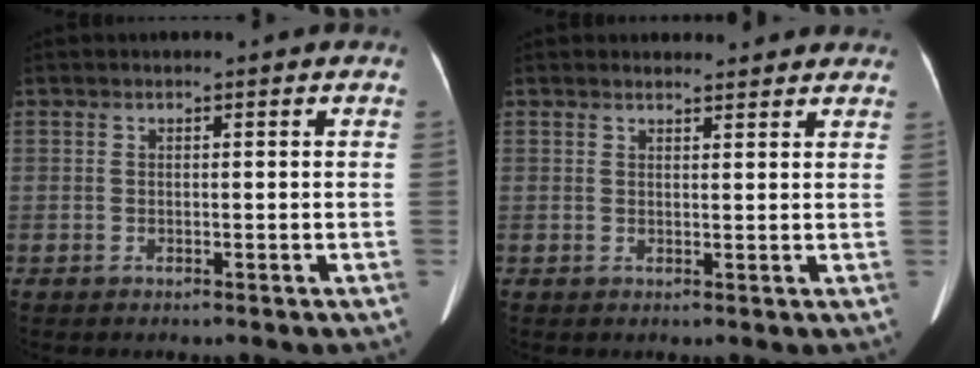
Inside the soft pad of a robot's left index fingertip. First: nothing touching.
{"total": 4.7, "force": [4.4, 1.4, 0.7], "torque": [-0.002, 0.013, 0.045]}